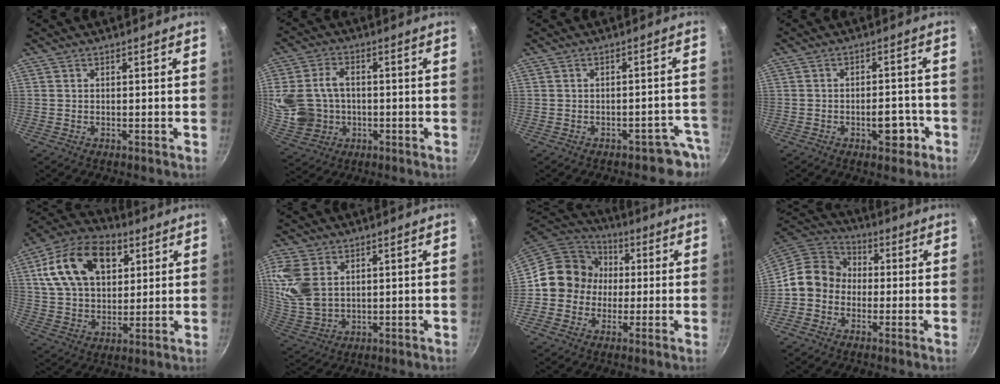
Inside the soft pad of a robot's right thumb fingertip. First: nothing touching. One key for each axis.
{"total": 12.6, "fx": -0.2, "fy": 10.0, "fz": 7.7, "tx": -0.139, "ty": 0.010, "tz": 0.011}
{"total": 4.3, "fx": -3.5, "fy": 2.3, "fz": 1.0, "tx": 0.033, "ty": 0.047, "tz": -0.035}
{"total": 5.5, "fx": -2.6, "fy": 3.0, "fz": 3.9, "tx": -0.026, "ty": 0.021, "tz": -0.031}
{"total": 19.5, "fx": 7.1, "fy": 12.6, "fz": 13.1, "tx": -0.208, "ty": 0.002, "tz": 0.115}
{"total": 11.2, "fx": 3.6, "fy": 7.6, "fz": 7.4, "tx": -0.150, "ty": -0.016, "tz": 0.081}
{"total": 12.7, "fx": 0.3, "fy": 11.7, "fz": 5.0, "tx": -0.041, "ty": 0.028, "tz": -0.017}
{"total": 10.2, "fx": -1.2, "fy": 9.0, "fz": 4.7, "tx": -0.050, "ty": 0.033, "tz": -0.049}